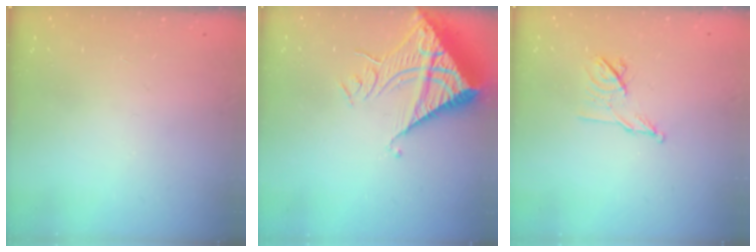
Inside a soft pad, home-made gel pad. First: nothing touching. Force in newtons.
{"total": 16.2, "press": 16.1, "slide": 2.1}
{"total": 8.1, "press": 8.0, "slide": 1.3}